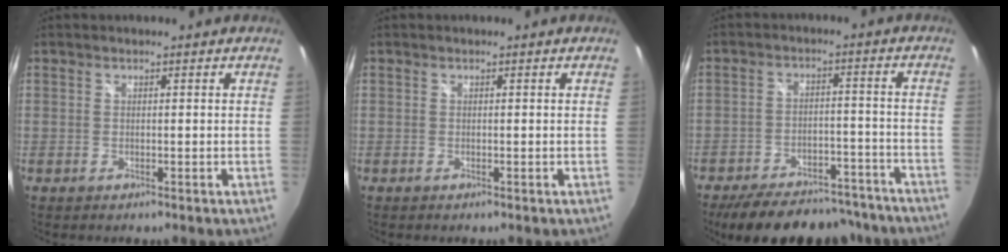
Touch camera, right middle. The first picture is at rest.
{"total": 0.0}
{"total": 21.1, "force": [-17.9, 7.6, 8.2], "torque": [-0.165, 0.012, -0.230]}